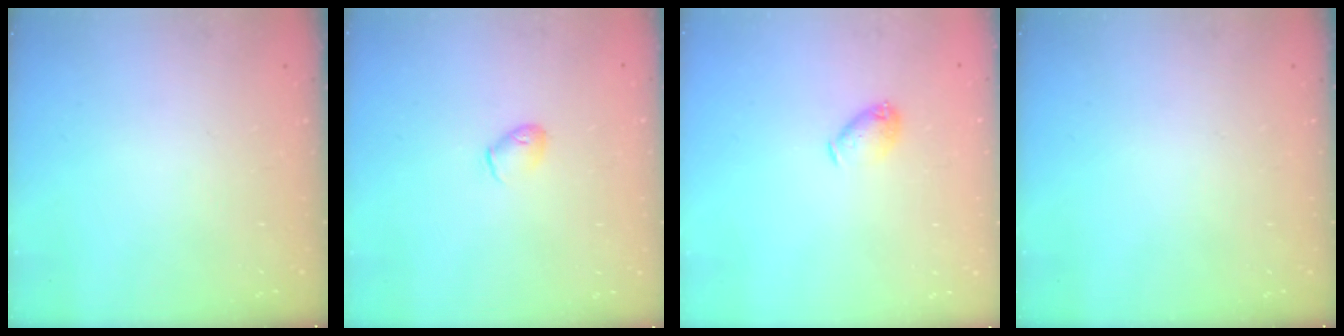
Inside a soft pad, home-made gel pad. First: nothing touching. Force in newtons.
{"total": 5.3, "press": 5.2, "slide": 1.0}
{"total": 6.3, "press": 6.3, "slide": 0.5}
{"total": 0.0}